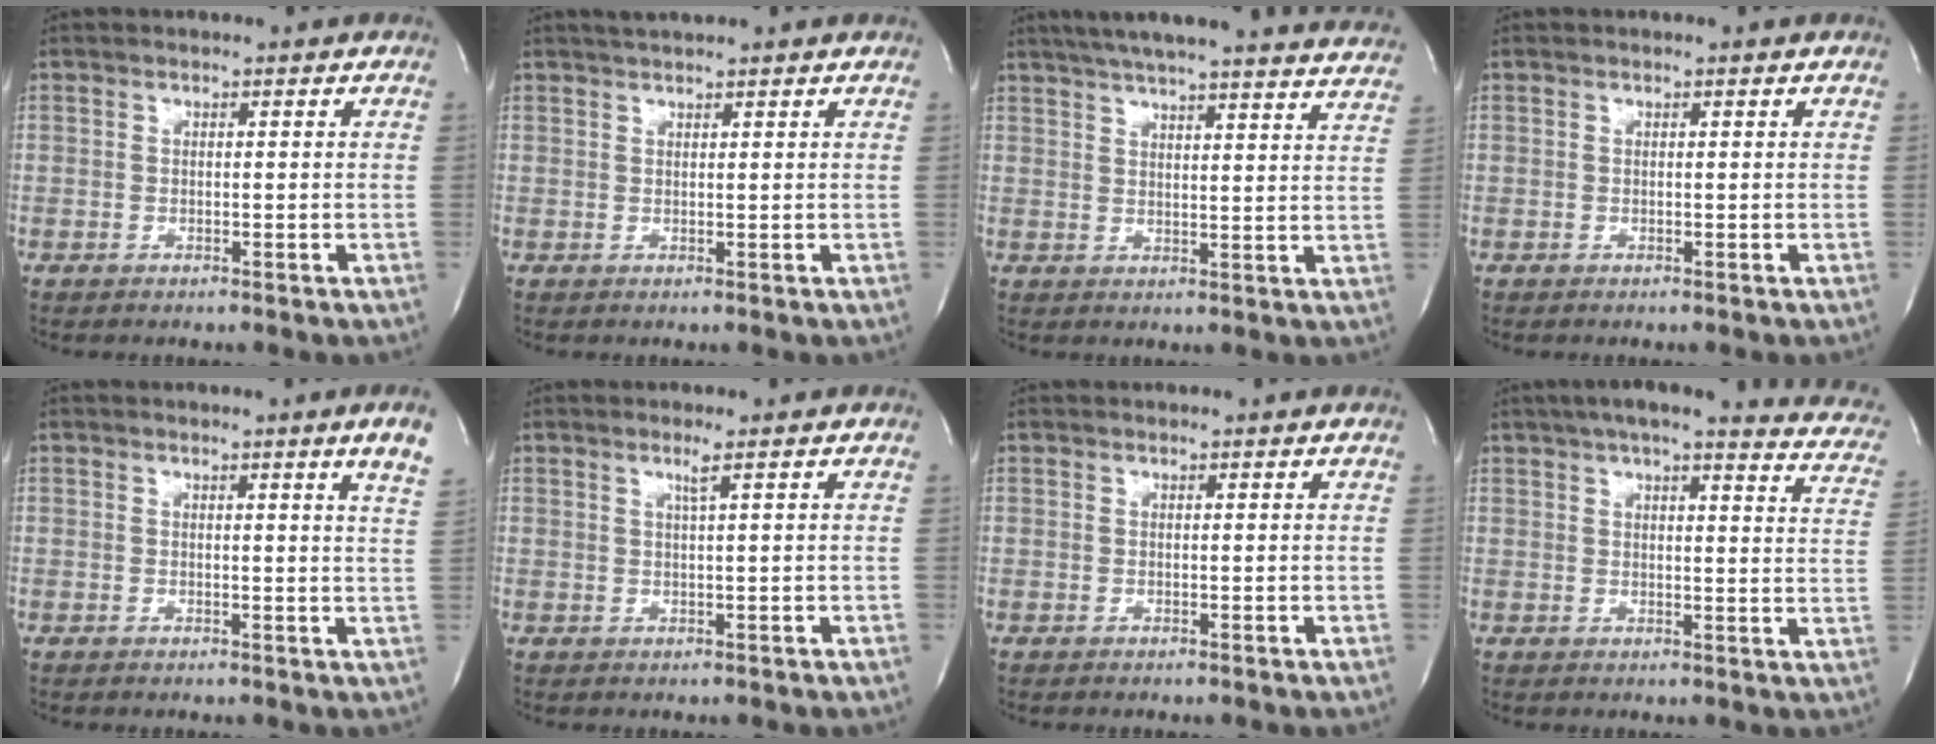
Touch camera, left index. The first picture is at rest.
{"total": 3.0, "force": [2.7, 0.0, 1.3], "torque": [-0.019, 0.021, 0.043]}
{"total": 28.9, "force": [26.2, 2.4, 11.8], "torque": [-0.194, -0.036, 0.319]}
{"total": 0.0}
{"total": 3.8, "force": [2.7, -1.1, 2.5], "torque": [-0.036, -0.019, 0.020]}
{"total": 1.4, "force": [0.7, -0.6, 1.1], "torque": [-0.031, -0.008, 0.018]}
{"total": 0.7, "force": [0.7, 0.0, 0.0], "torque": [-0.005, 0.012, 0.013]}
{"total": 20.5, "force": [17.7, 3.2, 9.9], "torque": [-0.126, -0.019, 0.193]}